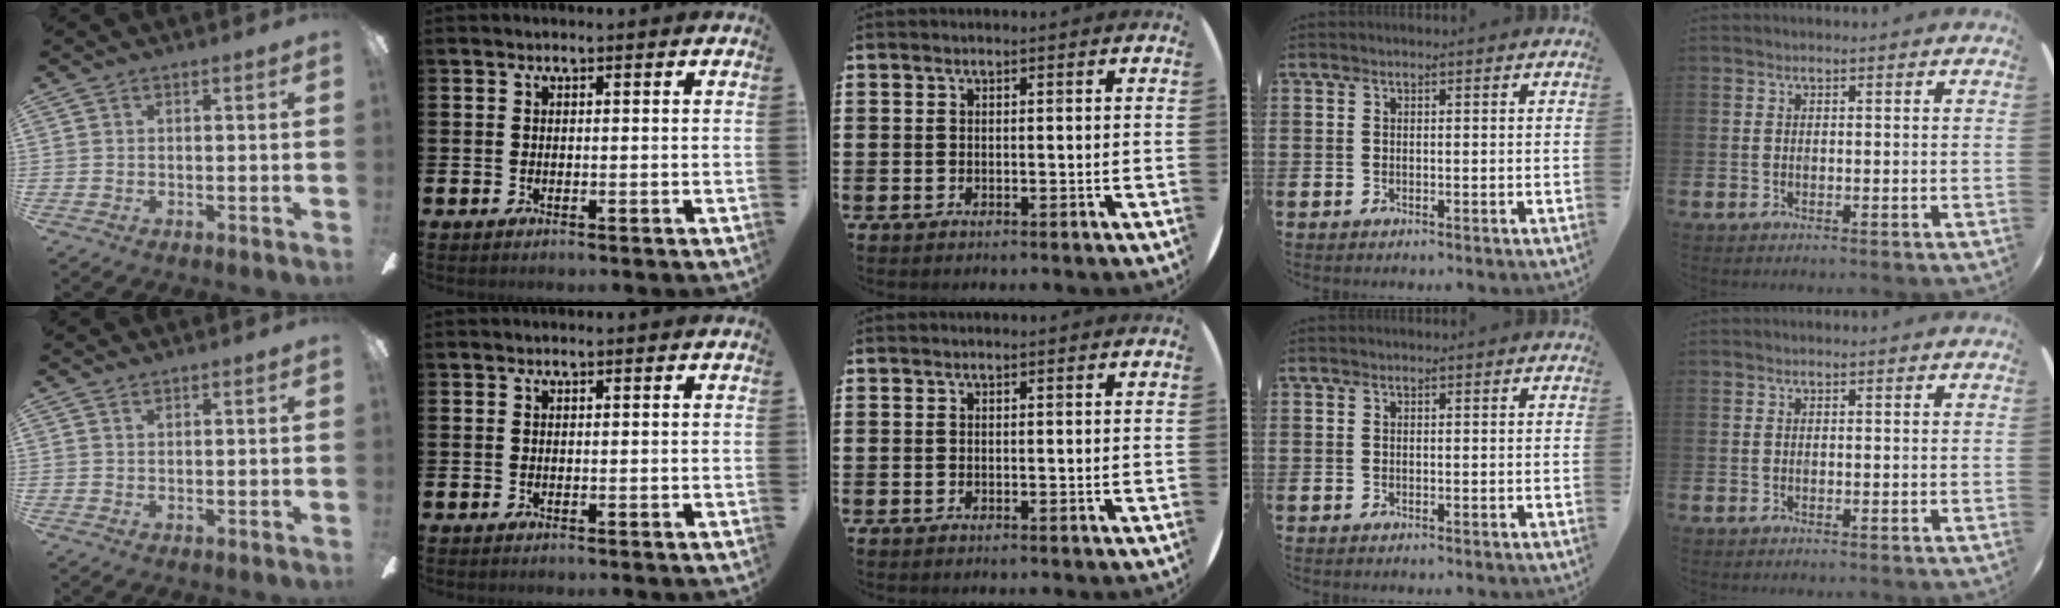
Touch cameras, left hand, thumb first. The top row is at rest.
{"thumb": {"total": 0.8, "force": [0.6, 0.3, 0.4], "torque": [-0.009, 0.001, 0.012]}}